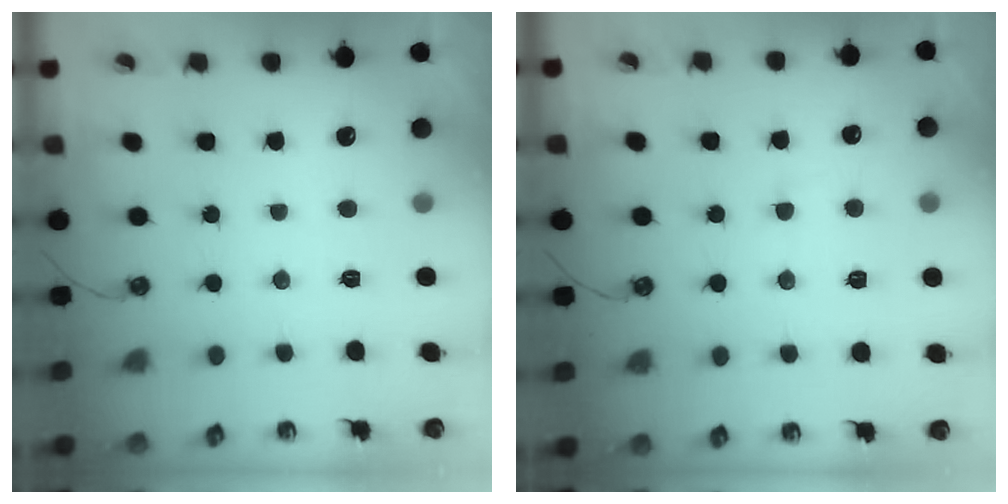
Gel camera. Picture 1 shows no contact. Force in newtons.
{"total": 0.8, "press": 0.5, "slide": 0.7}